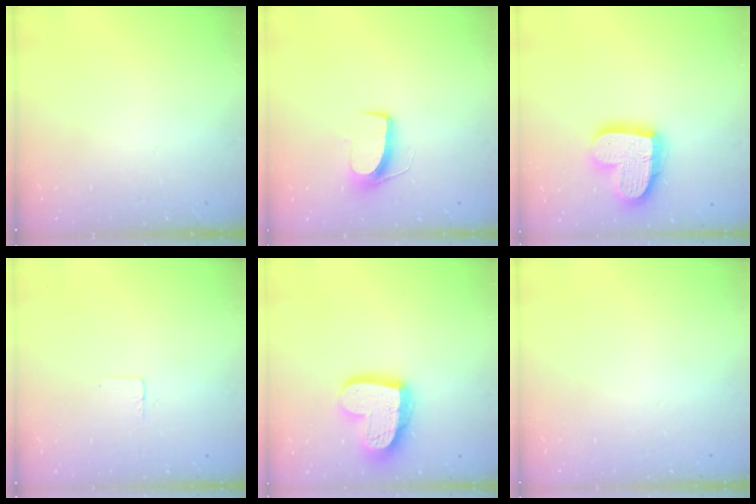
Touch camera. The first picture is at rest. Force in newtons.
{"total": 8.6, "press": 8.5, "slide": 0.4}
{"total": 18.7, "press": 18.7, "slide": 1.5}
{"total": 2.5, "press": 2.5, "slide": 0.1}
{"total": 20.0, "press": 20.0, "slide": 1.7}
{"total": 0.0}